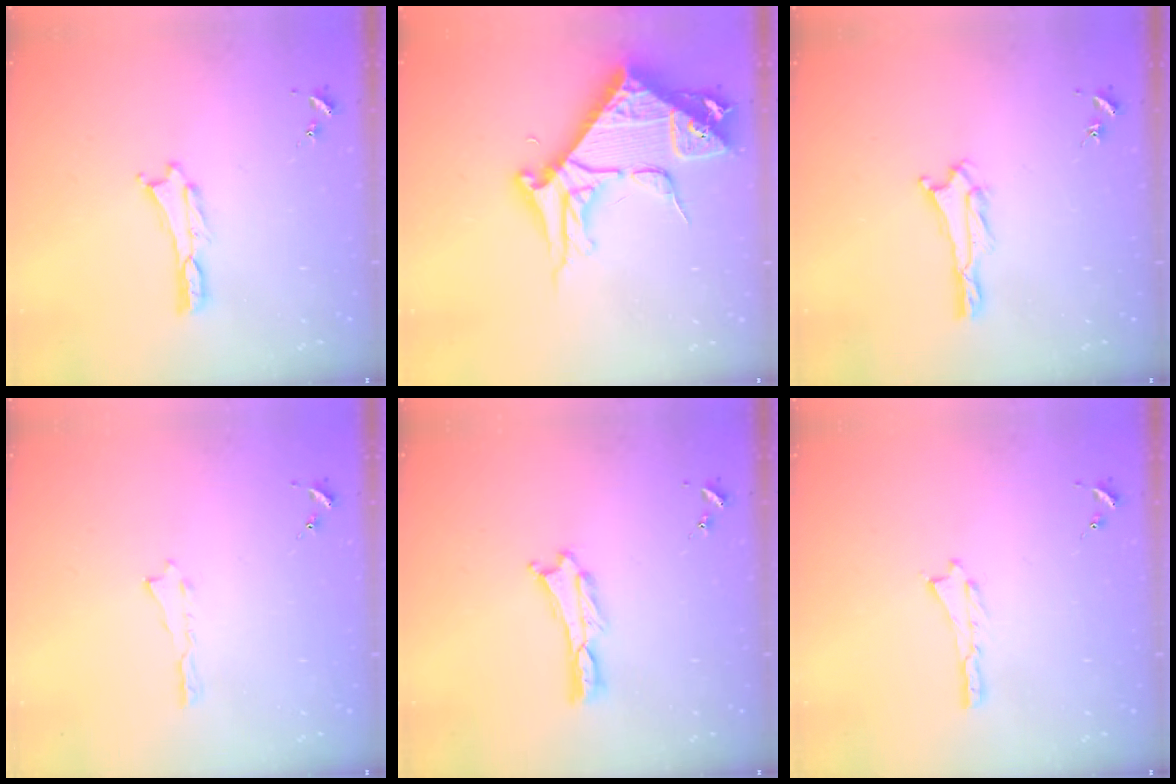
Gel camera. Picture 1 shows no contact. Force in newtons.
{"total": 10.4, "press": 10.3, "slide": 1.2}
{"total": 0.7, "press": 0.7, "slide": 0.1}
{"total": 0.0}
{"total": 0.0}
{"total": 0.0}